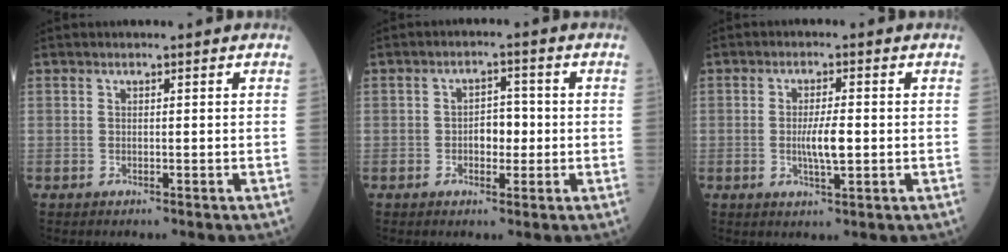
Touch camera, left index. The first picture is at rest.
{"total": 3.6, "force": [-0.7, 2.1, 2.8], "torque": [-0.043, 0.008, -0.011]}
{"total": 4.2, "force": [-0.5, 0.7, 4.1], "torque": [-0.081, -0.008, -0.007]}